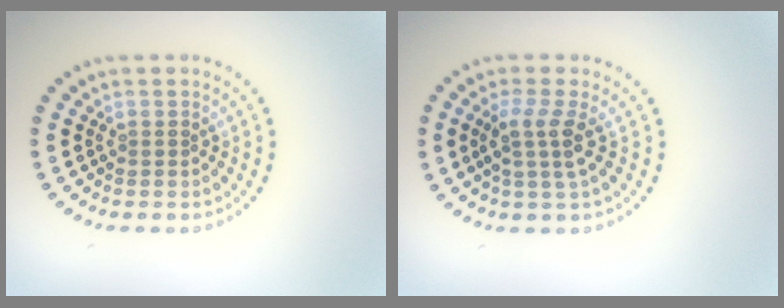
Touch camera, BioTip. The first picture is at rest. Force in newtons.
{"total": 2.7, "press": 2.1, "slide": 1.6}